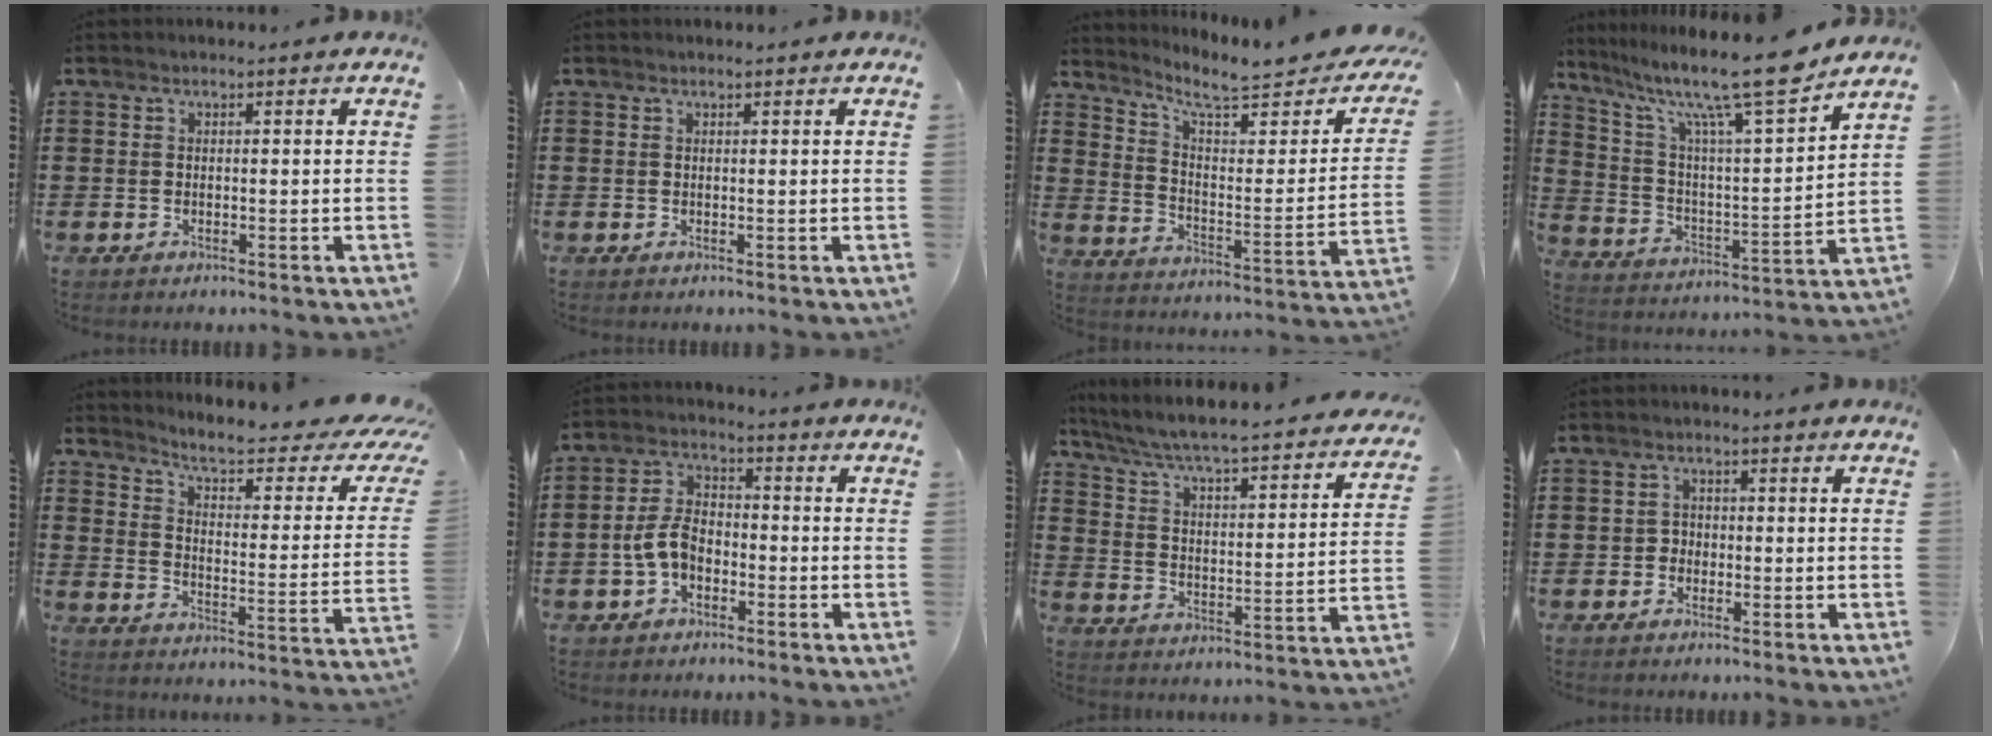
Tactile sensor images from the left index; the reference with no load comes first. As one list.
[{"total": 0.0}, {"total": 6.9, "force": [5.8, 0.9, 3.6], "torque": [-0.092, -0.044, 0.093]}, {"total": 14.2, "force": [11.4, 1.1, 8.3], "torque": [-0.175, -0.076, 0.184]}, {"total": 5.8, "force": [4.4, 0.4, 3.8], "torque": [-0.084, -0.038, 0.065]}, {"total": 5.6, "force": [-2.1, 3.5, 3.8], "torque": [-0.097, 0.006, -0.046]}, {"total": 4.3, "force": [3.9, -0.2, 1.9], "torque": [-0.059, -0.042, 0.053]}, {"total": 1.4, "force": [-0.6, 1.2, 0.3], "torque": [-0.010, 0.003, -0.015]}]